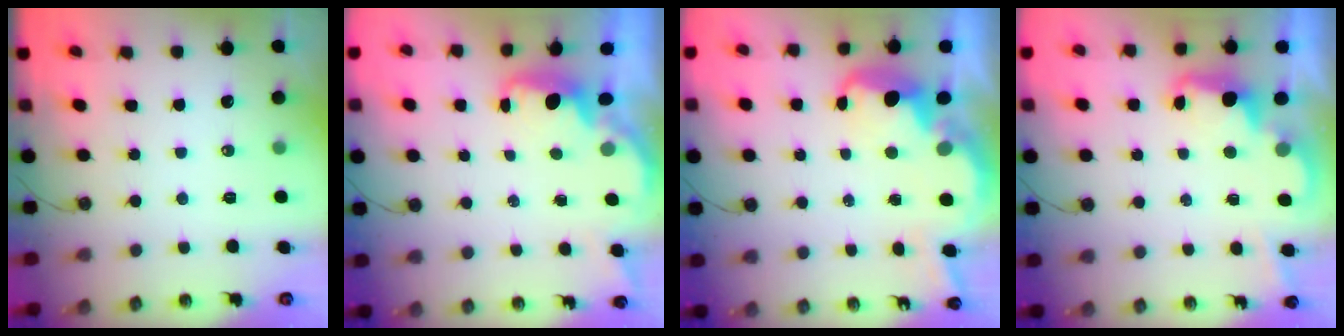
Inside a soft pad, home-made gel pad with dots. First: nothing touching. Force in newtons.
{"total": 1.2, "press": 1.0, "slide": 0.6}
{"total": 6.7, "press": 6.7, "slide": 0.5}
{"total": 2.5, "press": 2.5, "slide": 0.5}